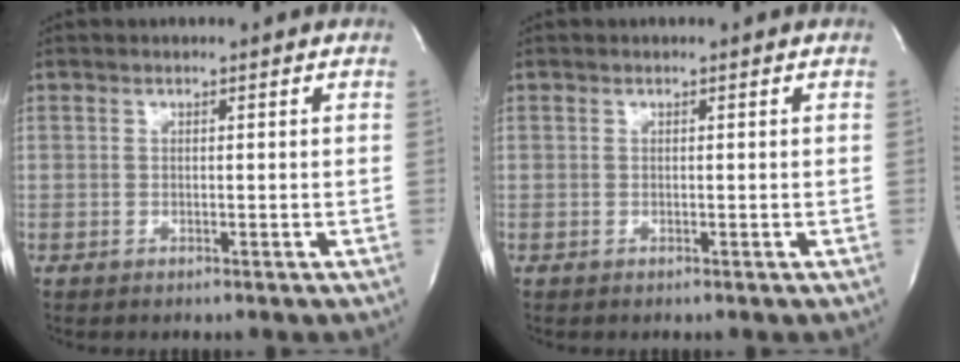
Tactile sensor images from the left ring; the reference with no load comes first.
{"total": 0.0}